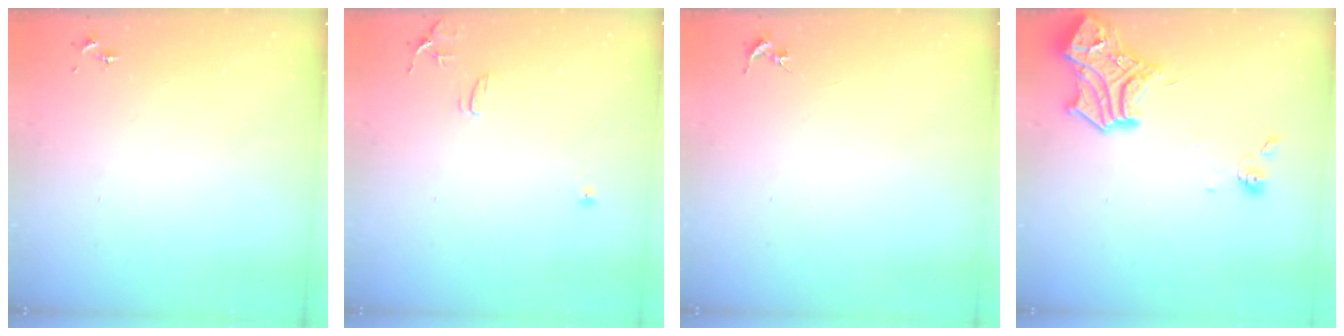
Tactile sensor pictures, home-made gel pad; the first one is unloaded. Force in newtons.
{"total": 8.5, "press": 8.5, "slide": 0.8}
{"total": 0.0}
{"total": 16.2, "press": 16.2, "slide": 1.5}